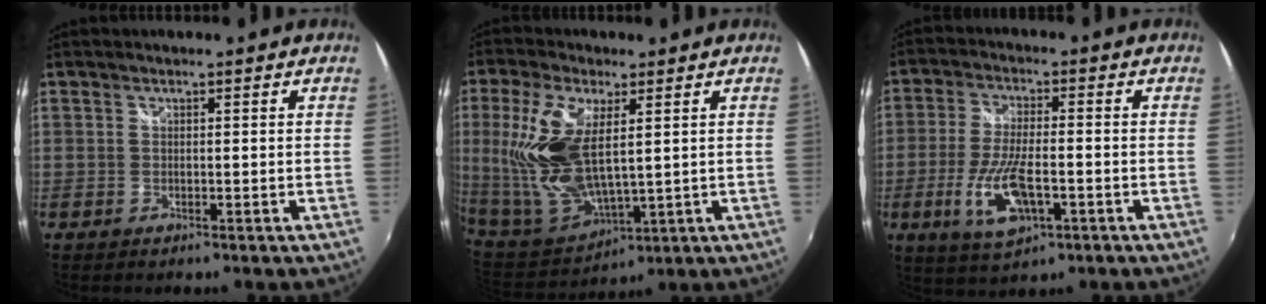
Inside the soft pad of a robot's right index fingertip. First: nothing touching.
{"total": 16.7, "force": [3.6, 7.6, 14.4], "torque": [-0.300, -0.002, 0.089]}
{"total": 10.6, "force": [-3.5, 3.7, 9.3], "torque": [-0.195, -0.012, -0.061]}